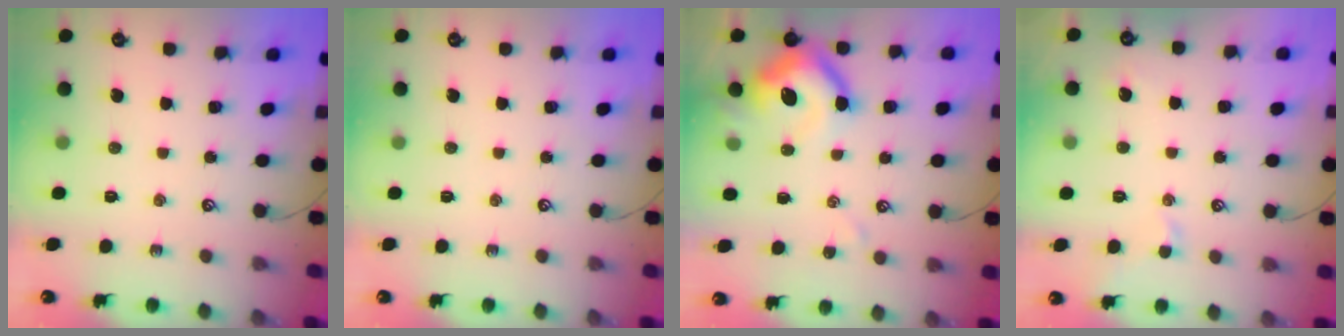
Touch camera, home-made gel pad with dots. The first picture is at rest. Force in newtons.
{"total": 0.0}
{"total": 10.9, "press": 10.8, "slide": 1.2}
{"total": 0.9, "press": 0.7, "slide": 0.6}